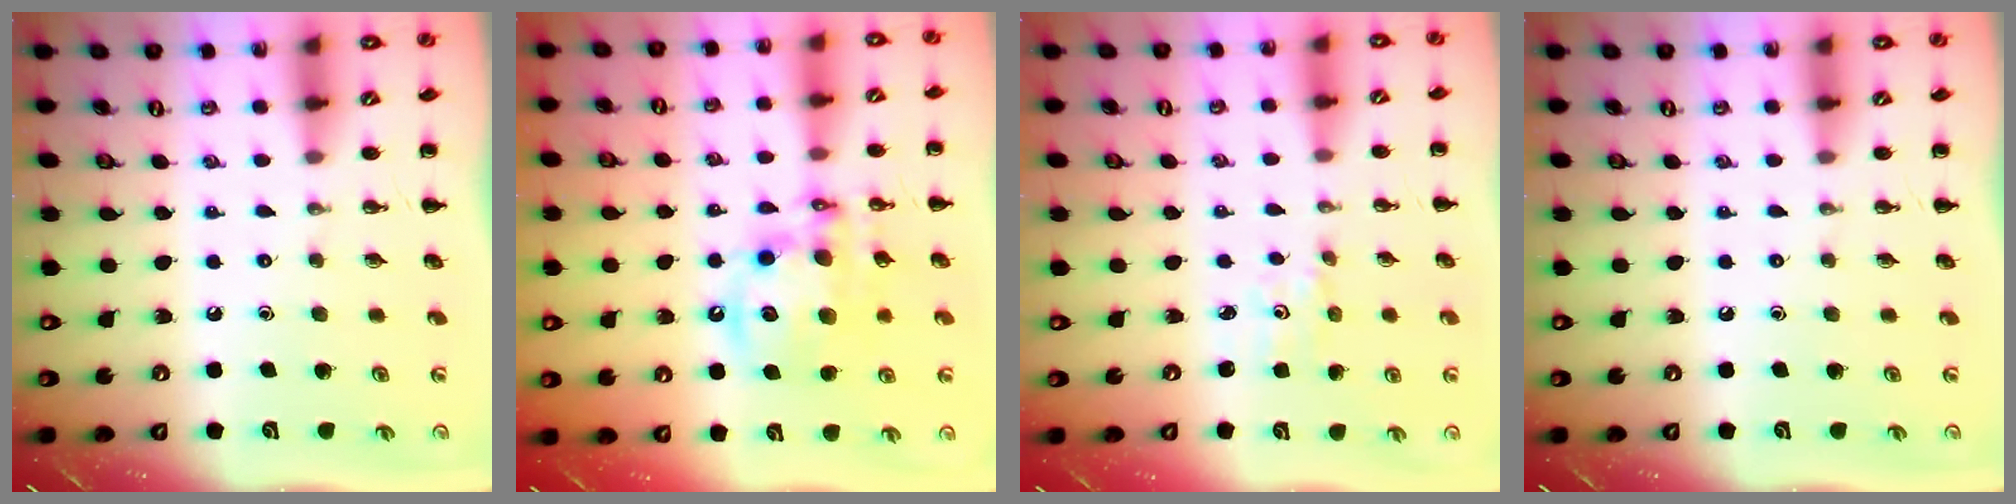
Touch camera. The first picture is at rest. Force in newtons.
{"total": 13.9, "press": 13.5, "slide": 3.3}
{"total": 1.1, "press": 1.0, "slide": 0.3}
{"total": 0.0}